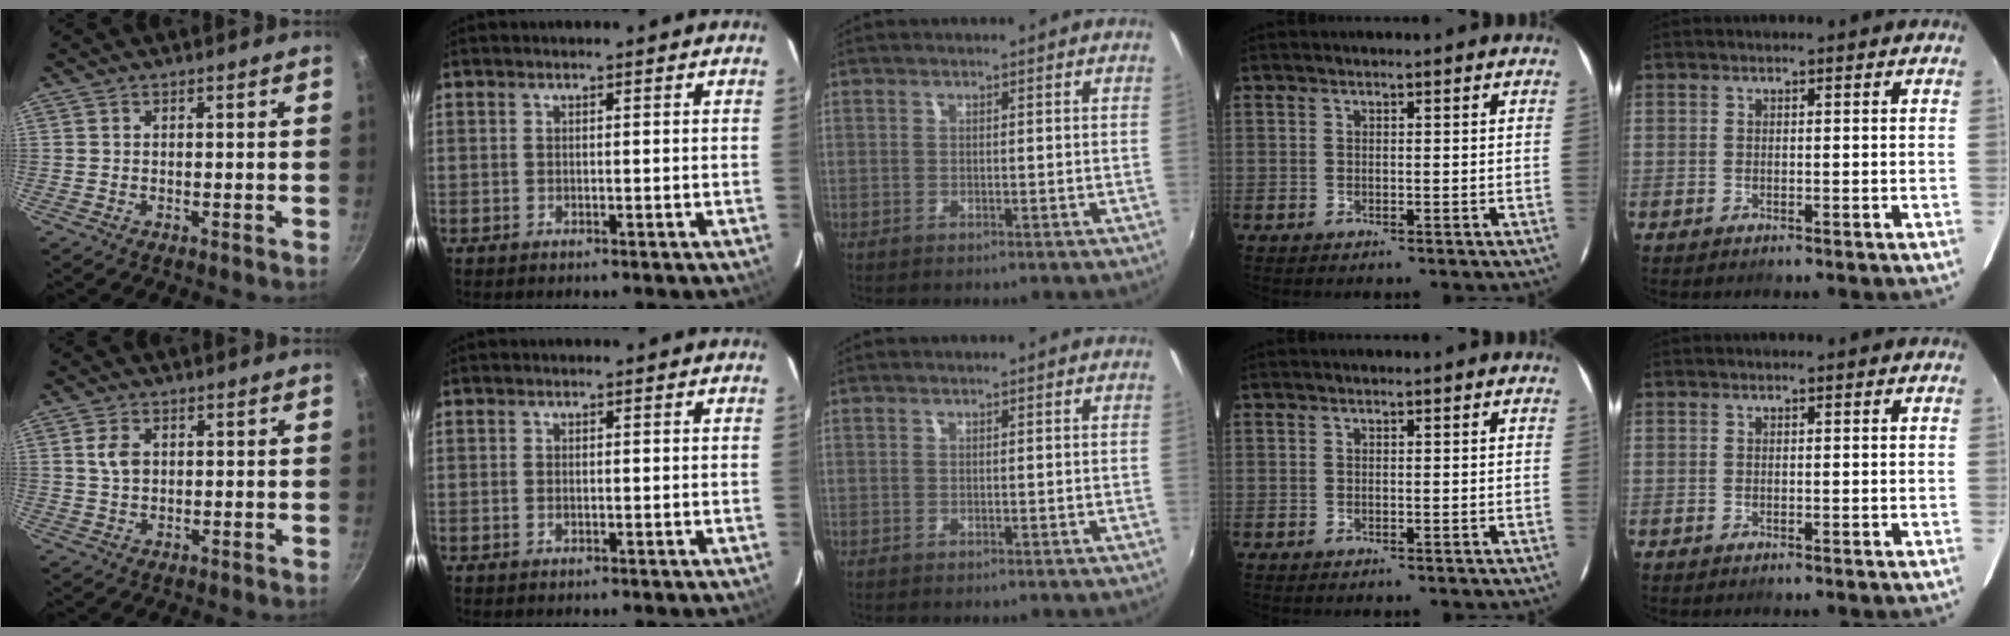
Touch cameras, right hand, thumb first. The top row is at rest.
{"thumb": {"total": 3.9, "force": [1.0, 2.7, 2.7], "torque": [-0.044, 0.000, 0.018]}, "index": {"total": 0.6, "force": [0.0, 0.4, 0.4], "torque": [-0.009, 0.000, 0.000]}}